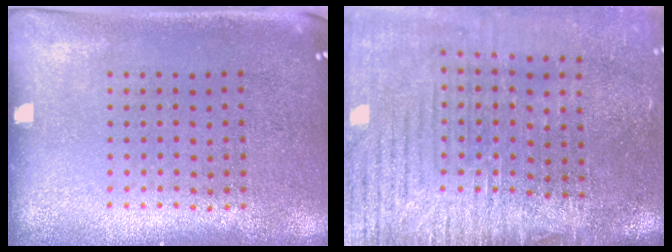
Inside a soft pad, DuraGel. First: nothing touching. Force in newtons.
{"total": 4.4, "press": 3.8, "slide": 2.2}